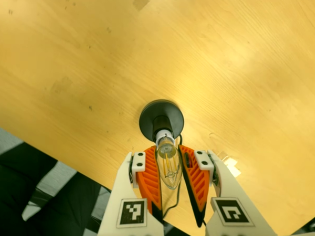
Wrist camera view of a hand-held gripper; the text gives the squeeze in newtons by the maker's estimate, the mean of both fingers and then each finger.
{"total": 15.7, "left": 15.1, "right": 16.2}